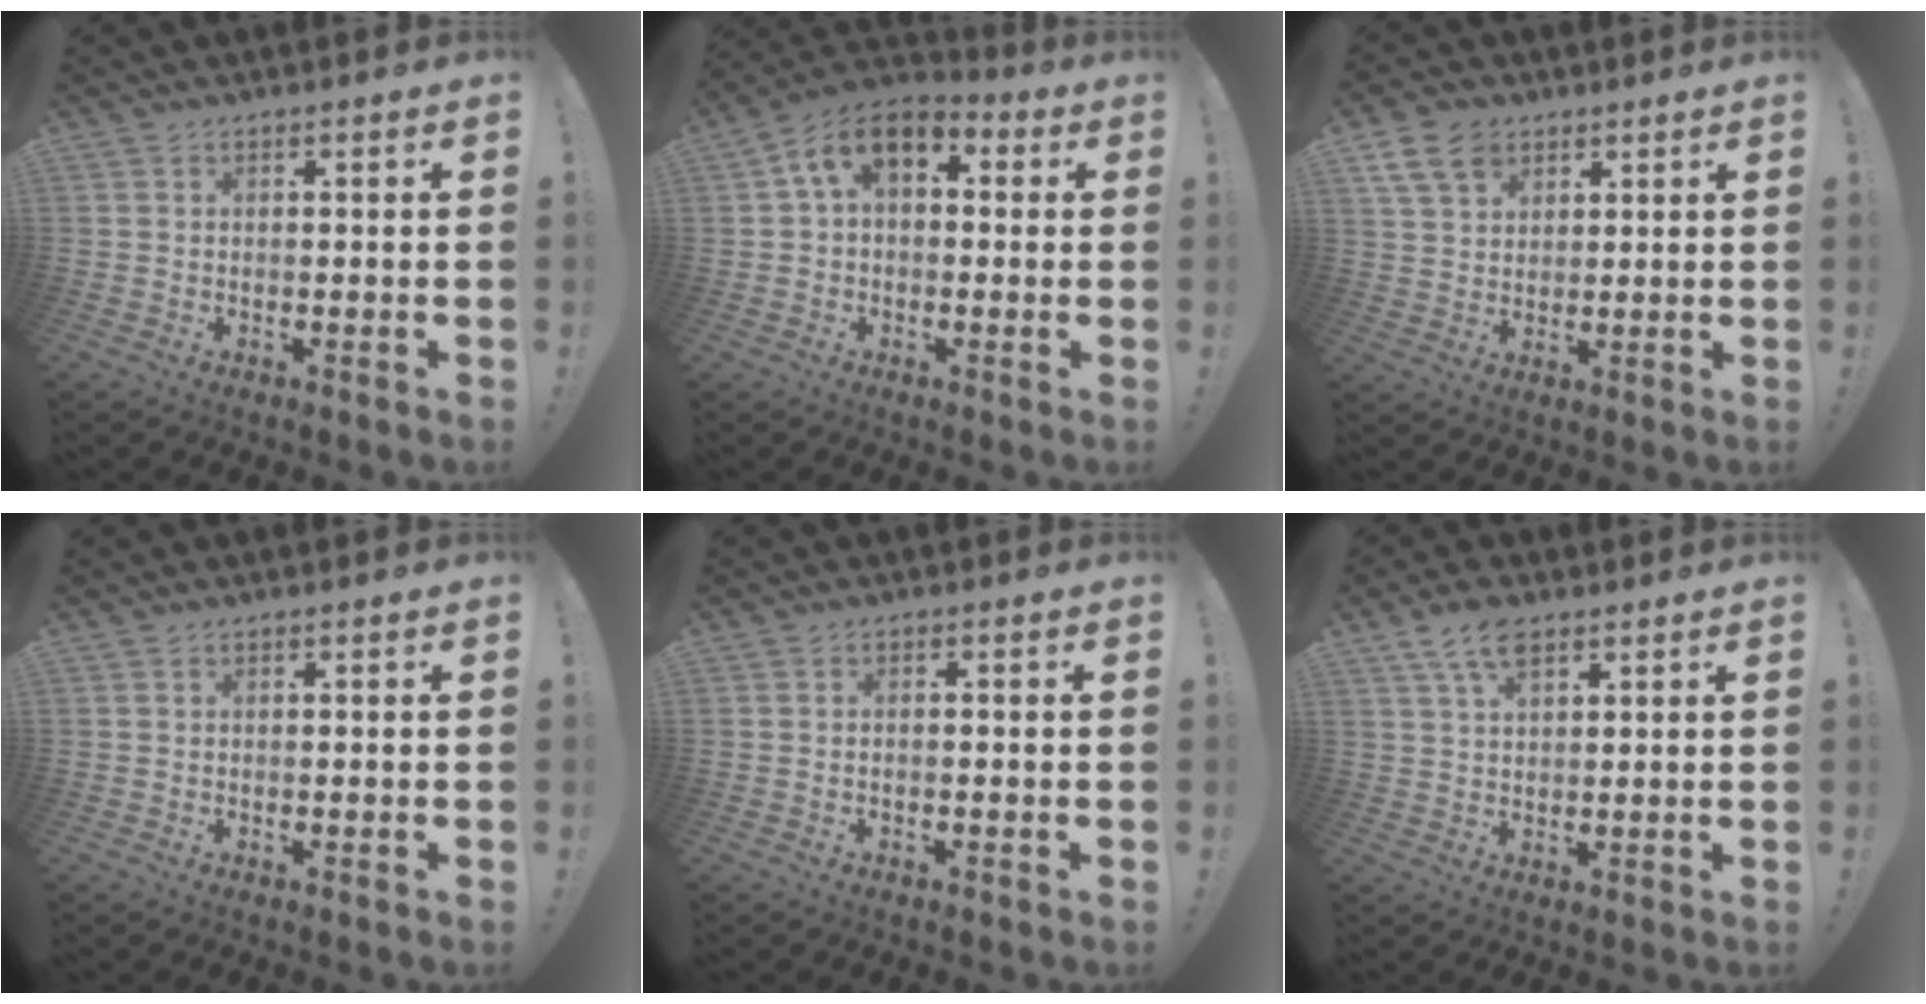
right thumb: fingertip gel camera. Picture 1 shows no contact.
{"total": 9.4, "force": [2.9, 5.8, 6.8], "torque": [-0.120, 0.009, 0.058]}
{"total": 9.6, "force": [5.3, 6.9, 4.1], "torque": [-0.073, -0.018, 0.105]}
{"total": 0.0}
{"total": 0.6, "force": [-0.3, 0.1, 0.6], "torque": [-0.017, 0.001, -0.003]}
{"total": 7.1, "force": [4.2, 3.5, 4.6], "torque": [-0.083, -0.010, 0.077]}